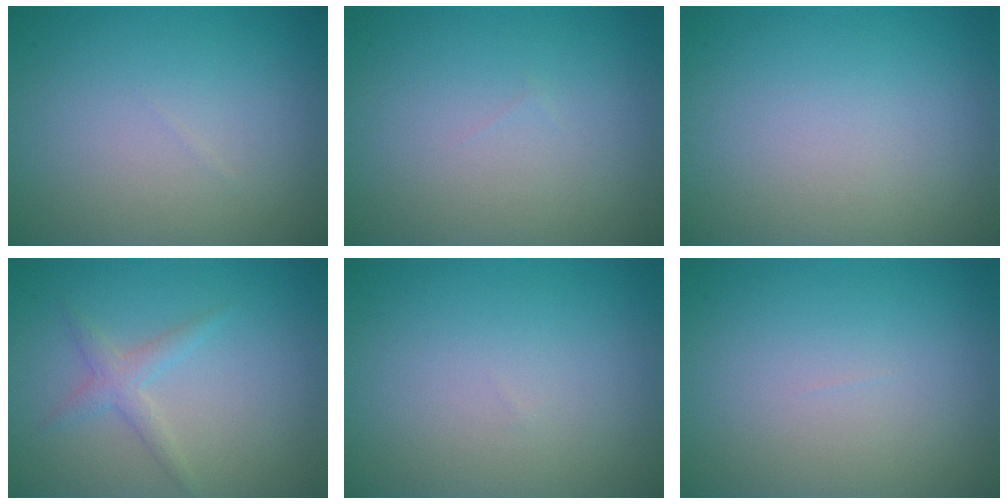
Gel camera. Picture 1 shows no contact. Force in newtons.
{"total": 0.0}
{"total": 0.0}
{"total": 1.9, "press": 1.9, "slide": 0.0}
{"total": 0.0}
{"total": 0.0}